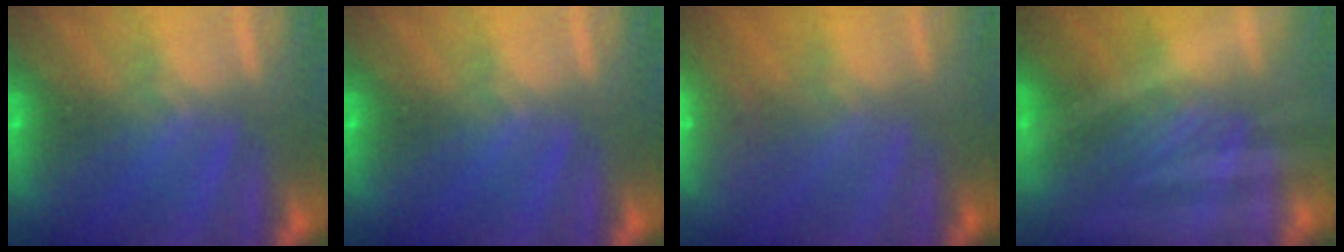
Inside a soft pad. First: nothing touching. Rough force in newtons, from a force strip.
{"total": 0.0}
{"total": 8.8}
{"total": 1.9}